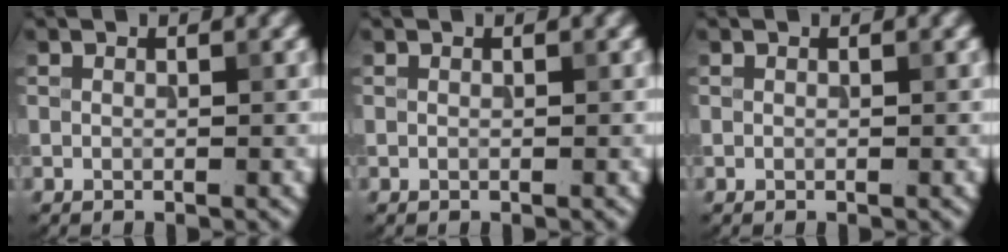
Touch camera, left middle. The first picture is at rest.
{"total": 0.0}
{"total": 0.0}